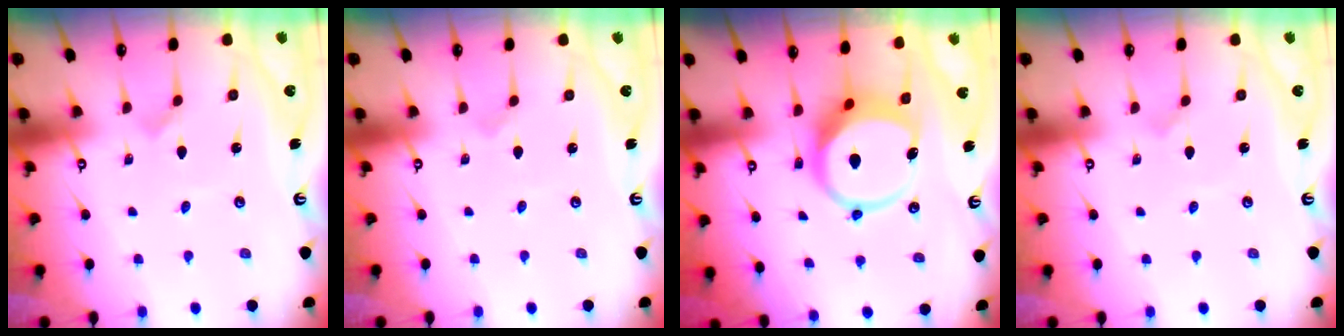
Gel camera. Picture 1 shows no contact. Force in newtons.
{"total": 0.0}
{"total": 9.4, "press": 9.3, "slide": 1.2}
{"total": 0.6, "press": 0.6, "slide": 0.0}